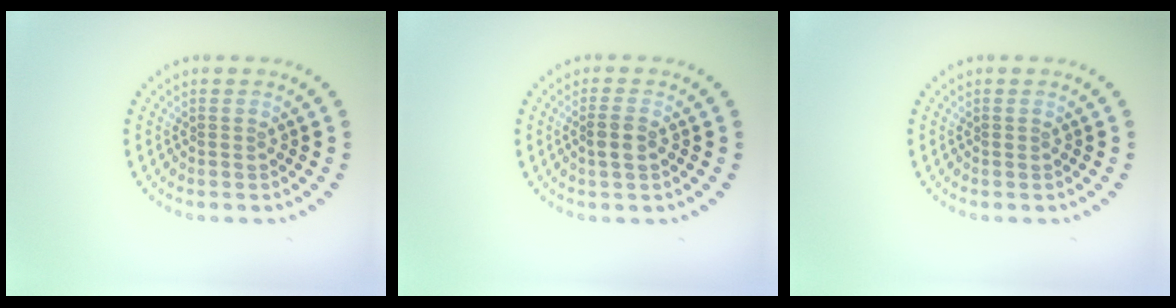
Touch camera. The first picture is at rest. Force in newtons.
{"total": 1.8, "press": 1.7, "slide": 0.7}
{"total": 0.0}